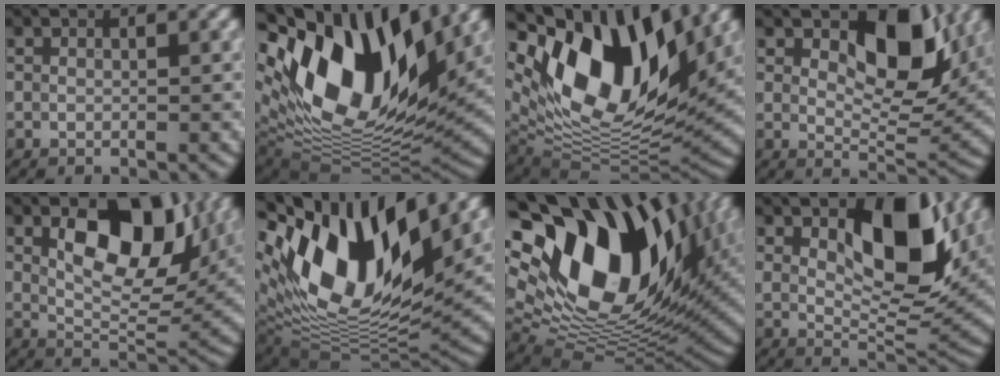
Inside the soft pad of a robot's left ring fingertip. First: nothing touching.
{"total": 17.2, "force": [6.8, 9.3, 12.8], "torque": [-0.250, 0.022, 0.117]}
{"total": 16.3, "force": [6.9, 8.5, 12.1], "torque": [-0.218, 0.019, 0.119]}
{"total": 7.7, "force": [2.9, 4.0, 5.9], "torque": [-0.087, -0.008, 0.045]}
{"total": 9.8, "force": [3.3, 5.0, 7.7], "torque": [-0.125, -0.005, 0.055]}
{"total": 15.7, "force": [6.2, 7.9, 12.1], "torque": [-0.229, 0.021, 0.108]}
{"total": 20.5, "force": [7.5, 12.2, 14.7], "torque": [-0.263, 0.021, 0.142]}
{"total": 10.1, "force": [3.5, 4.8, 8.1], "torque": [-0.127, -0.005, 0.058]}